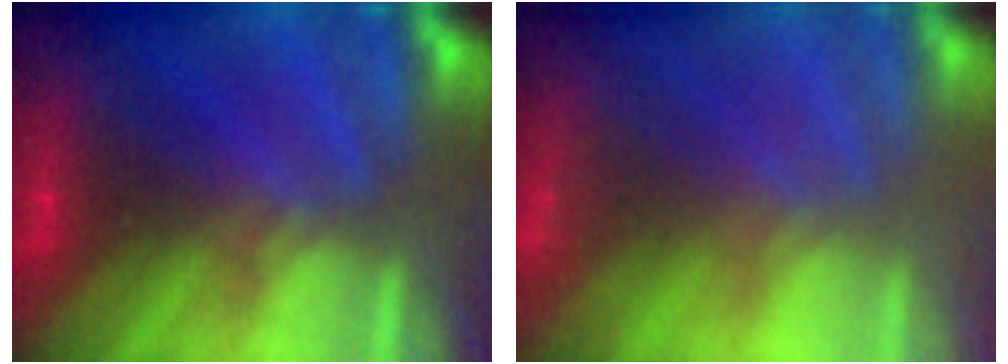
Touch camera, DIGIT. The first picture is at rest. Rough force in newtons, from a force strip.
{"total": 1.0}